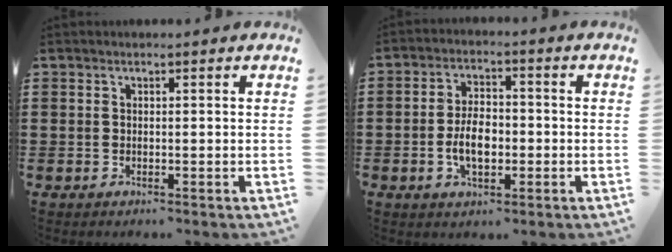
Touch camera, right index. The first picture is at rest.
{"total": 5.9, "force": [-1.1, 3.3, 4.8], "torque": [-0.091, 0.000, -0.024]}